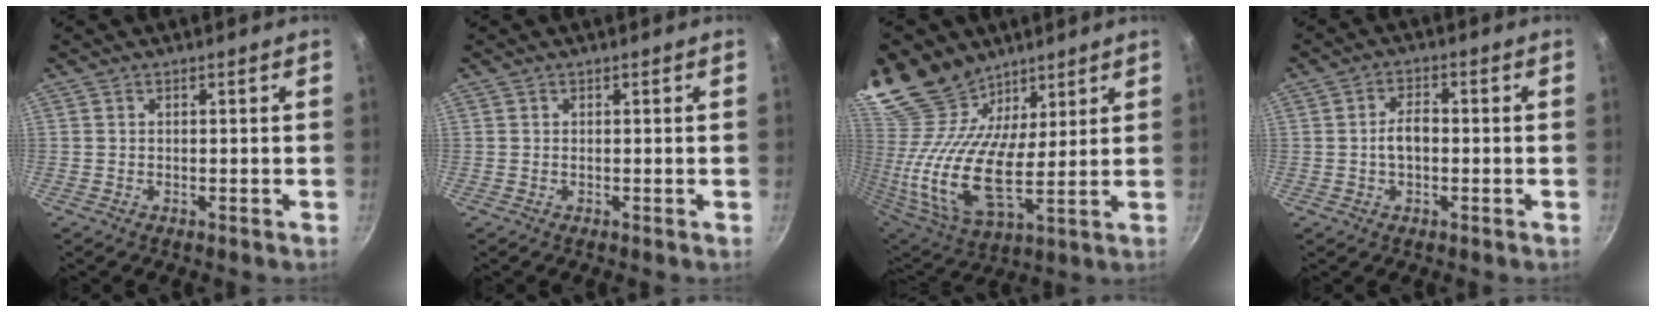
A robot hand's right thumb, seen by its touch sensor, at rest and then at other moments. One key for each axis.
{"total": 0.0}
{"total": 21.1, "fx": 14.3, "fy": 11.7, "fz": 10.2, "tx": -0.212, "ty": -0.062, "tz": 0.276}
{"total": 4.3, "fx": -0.4, "fy": 2.5, "fz": 3.4, "tx": -0.054, "ty": 0.017, "tz": -0.010}